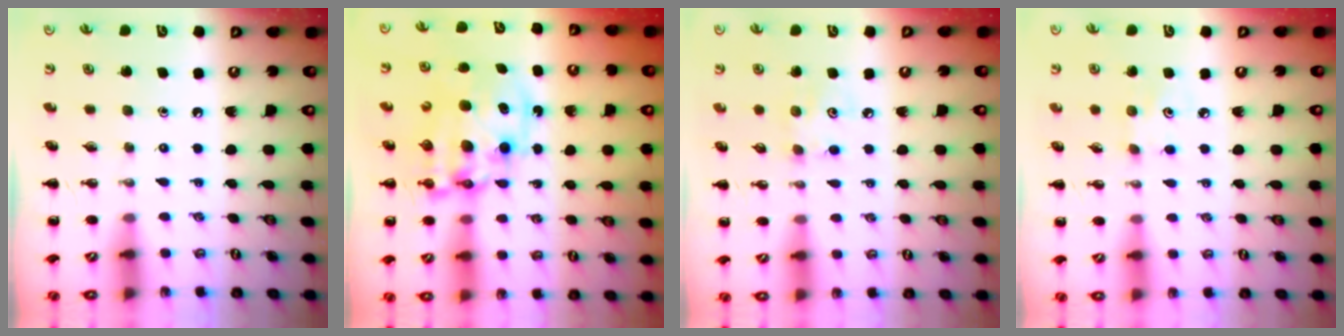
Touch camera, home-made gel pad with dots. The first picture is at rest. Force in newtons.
{"total": 12.1, "press": 11.8, "slide": 2.9}
{"total": 3.8, "press": 3.8, "slide": 0.7}
{"total": 3.7, "press": 3.6, "slide": 0.9}